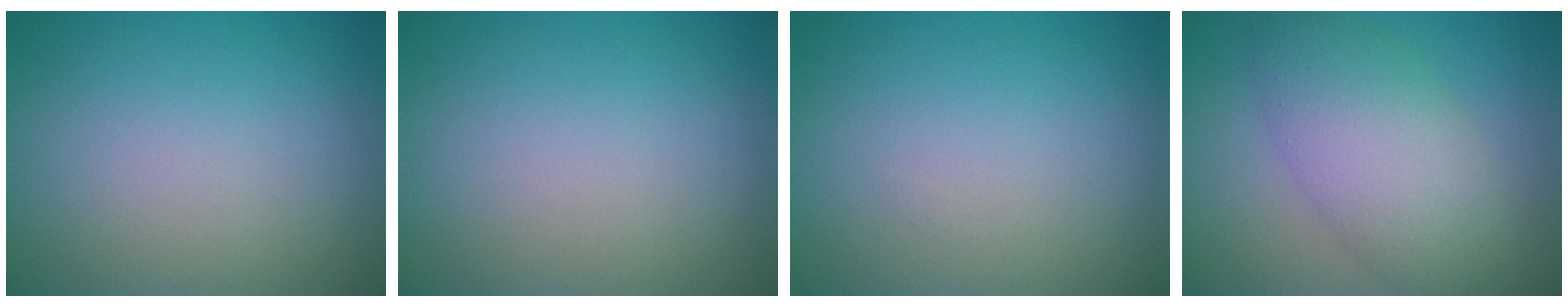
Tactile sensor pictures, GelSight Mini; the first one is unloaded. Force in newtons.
{"total": 0.0}
{"total": 0.0}
{"total": 6.9, "press": 6.9, "slide": 0.3}